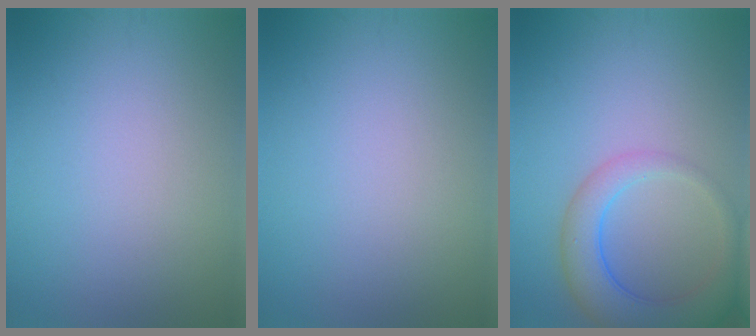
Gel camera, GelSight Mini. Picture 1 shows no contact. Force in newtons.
{"total": 0.0}
{"total": 5.5, "press": 5.5, "slide": 0.6}